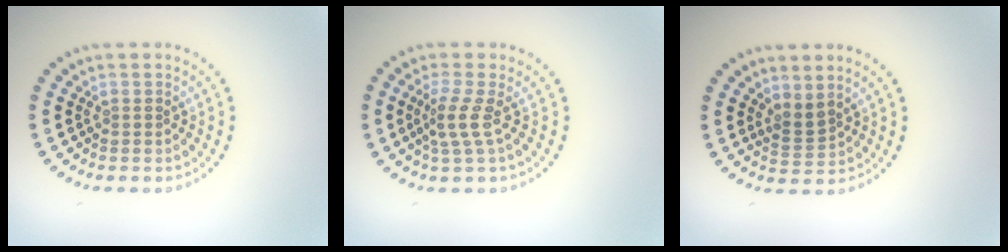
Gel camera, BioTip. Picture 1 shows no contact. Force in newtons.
{"total": 2.3, "press": 1.5, "slide": 1.6}
{"total": 1.7, "press": 1.3, "slide": 1.2}